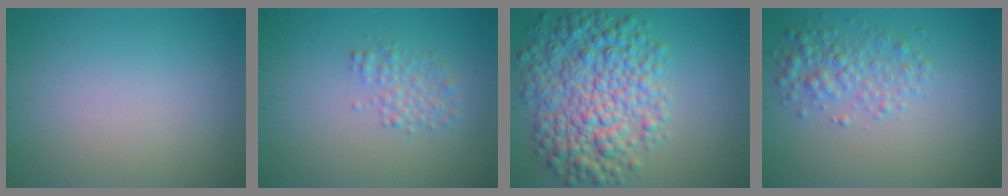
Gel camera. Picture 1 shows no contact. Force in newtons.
{"total": 2.0, "press": 2.0, "slide": 0.0}
{"total": 8.6, "press": 8.6, "slide": 0.1}
{"total": 2.8, "press": 2.8, "slide": 0.1}